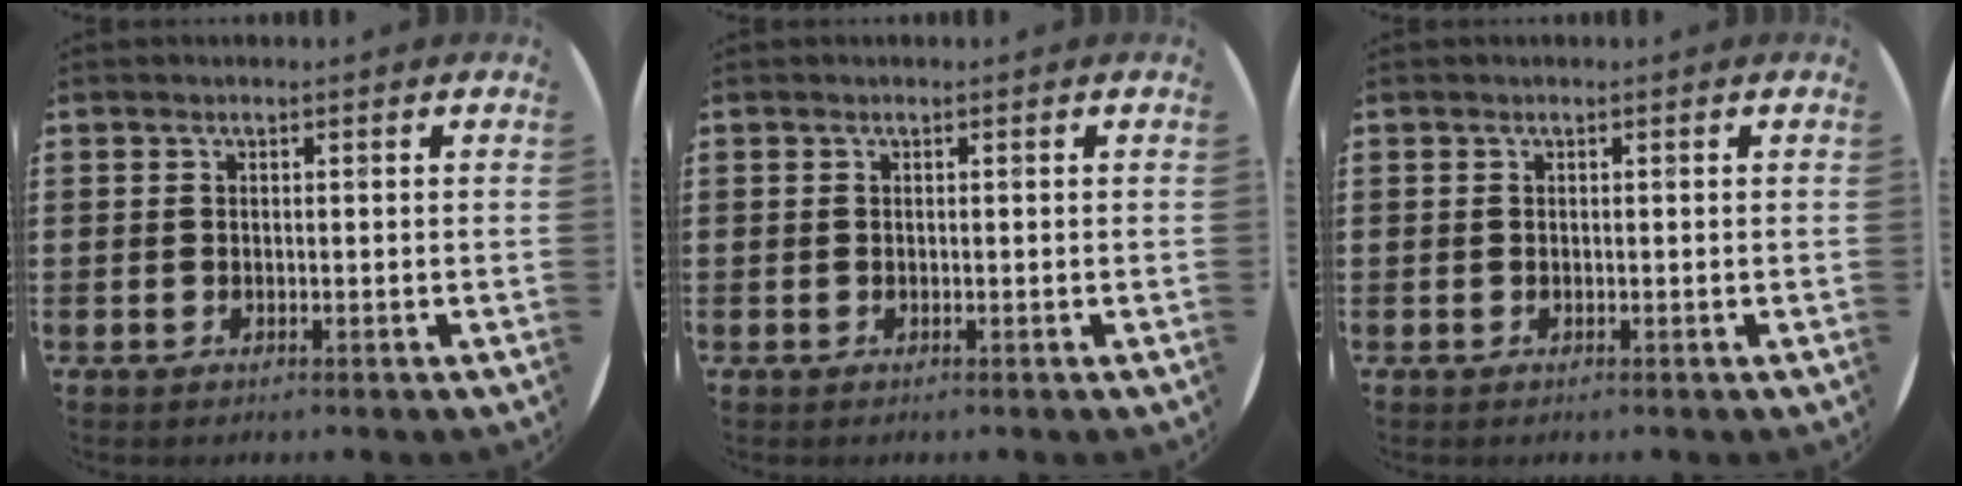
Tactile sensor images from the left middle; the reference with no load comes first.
{"total": 0.0}
{"total": 0.0}